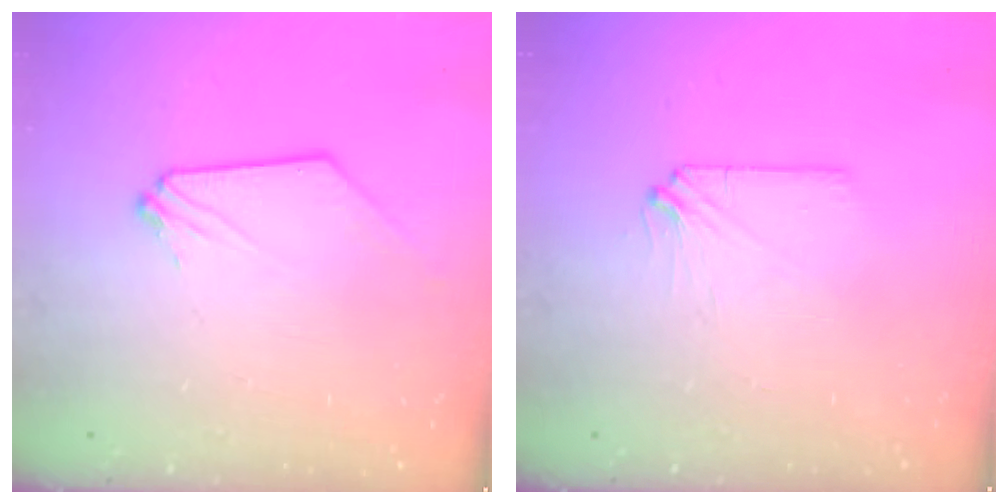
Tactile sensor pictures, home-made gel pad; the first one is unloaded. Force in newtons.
{"total": 2.5, "press": 2.5, "slide": 0.4}